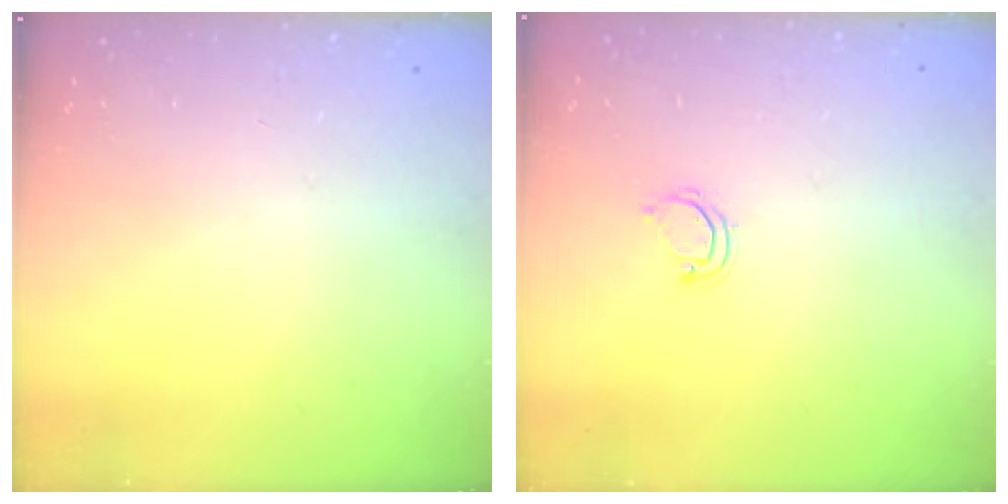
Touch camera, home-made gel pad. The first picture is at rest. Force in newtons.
{"total": 3.7, "press": 3.7, "slide": 0.3}